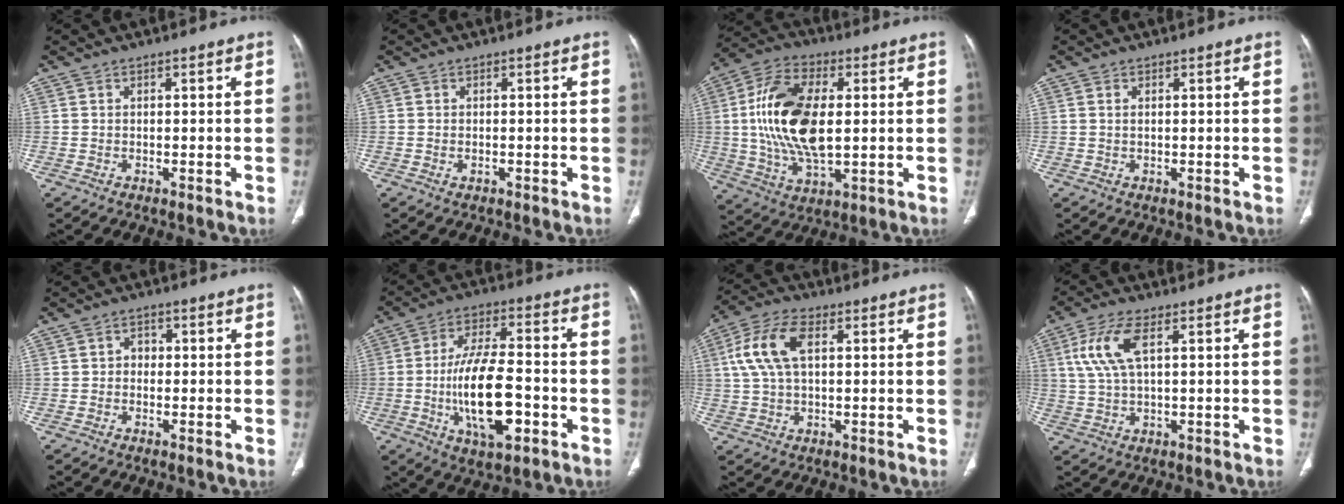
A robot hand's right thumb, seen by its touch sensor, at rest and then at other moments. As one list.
[{"total": 0.8, "force": [-0.3, 0.5, 0.5], "torque": [-0.012, 0.003, -0.002]}, {"total": 18.1, "force": [1.4, 9.4, 15.5], "torque": [-0.304, 0.002, 0.028]}, {"total": 0.6, "force": [0.2, 0.2, 0.5], "torque": [-0.015, 0.004, 0.004]}, {"total": 1.8, "force": [-0.1, 1.5, 0.9], "torque": [-0.002, 0.007, -0.008]}, {"total": 16.0, "force": [-4.0, 6.5, 14.1], "torque": [-0.243, 0.017, -0.064]}, {"total": 10.2, "force": [2.4, 5.4, 8.3], "torque": [-0.181, 0.022, 0.044]}, {"total": 8.1, "force": [2.6, 3.1, 7.1], "torque": [-0.169, 0.005, 0.056]}]